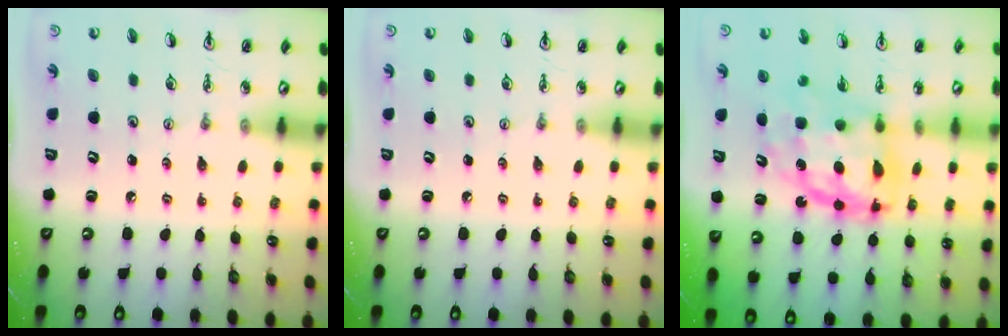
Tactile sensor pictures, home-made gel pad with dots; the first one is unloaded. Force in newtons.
{"total": 0.0}
{"total": 14.0, "press": 13.9, "slide": 1.2}